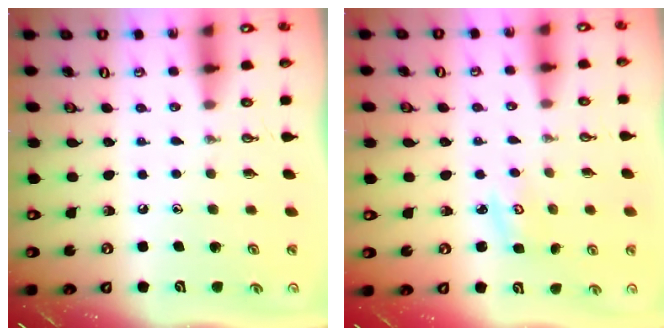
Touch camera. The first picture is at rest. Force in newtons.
{"total": 3.1, "press": 3.0, "slide": 0.4}